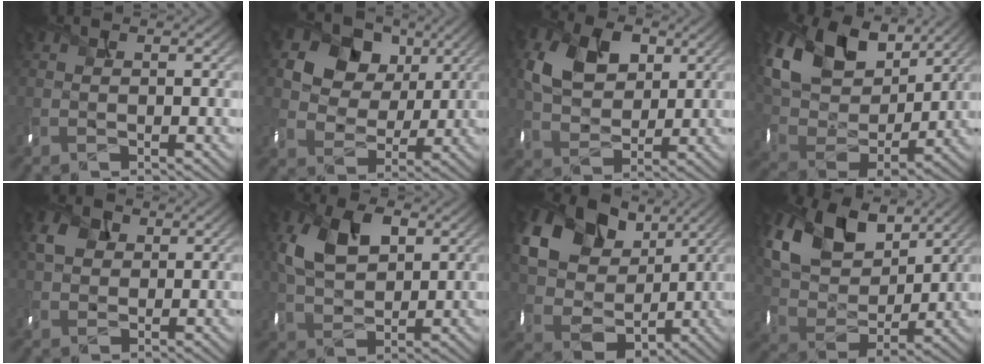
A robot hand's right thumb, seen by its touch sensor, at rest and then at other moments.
{"total": 9.9, "force": [4.0, 7.9, 4.5], "torque": [-0.107, 0.009, 0.062]}
{"total": 8.6, "force": [2.6, 6.1, 5.5], "torque": [-0.123, -0.002, 0.047]}
{"total": 14.5, "force": [7.8, 9.1, 8.1], "torque": [-0.205, 0.020, 0.140]}
{"total": 3.5, "force": [1.2, 2.9, 1.5], "torque": [-0.044, 0.001, 0.023]}
{"total": 8.0, "force": [2.4, 5.2, 5.6], "torque": [-0.125, 0.000, 0.046]}
{"total": 17.2, "force": [6.4, 13.6, 8.4], "torque": [-0.249, 0.029, 0.147]}
{"total": 13.1, "force": [7.0, 7.9, 7.7], "torque": [-0.189, 0.008, 0.125]}